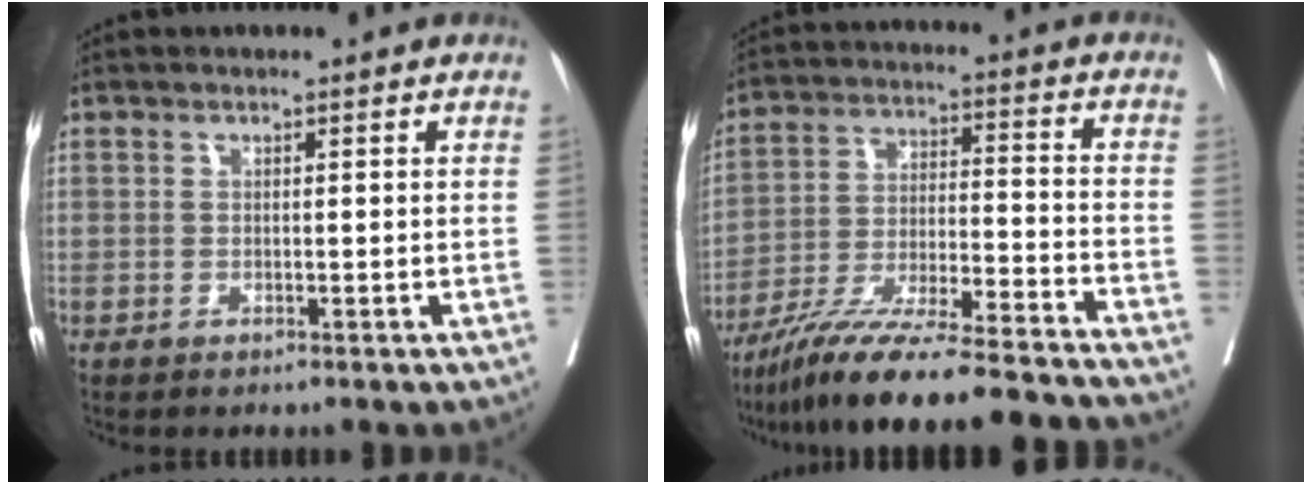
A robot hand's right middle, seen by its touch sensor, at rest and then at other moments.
{"total": 19.7, "force": [-17.4, 0.4, 9.4], "torque": [-0.164, -0.020, -0.288]}